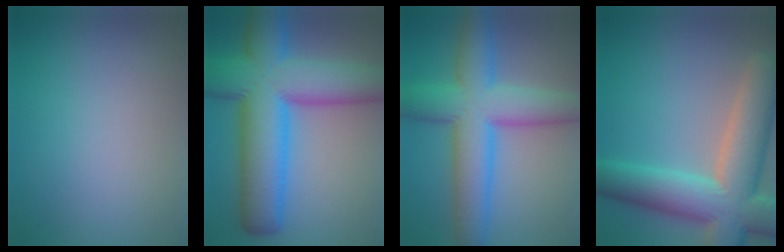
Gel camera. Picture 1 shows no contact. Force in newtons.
{"total": 13.3, "press": 13.3, "slide": 0.3}
{"total": 8.9, "press": 8.9, "slide": 0.1}
{"total": 12.2, "press": 12.1, "slide": 1.1}